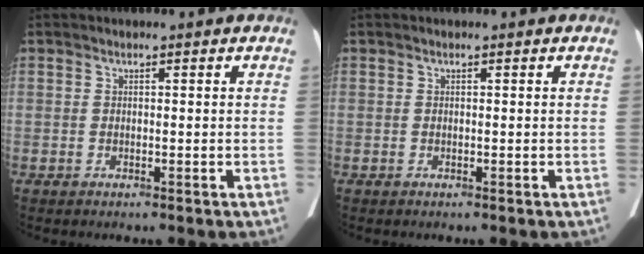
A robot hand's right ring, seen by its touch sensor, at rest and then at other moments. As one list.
[{"total": 0.0}]